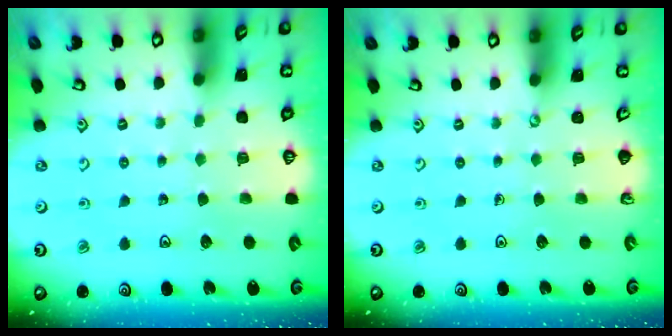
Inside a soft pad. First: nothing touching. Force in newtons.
{"total": 0.0}